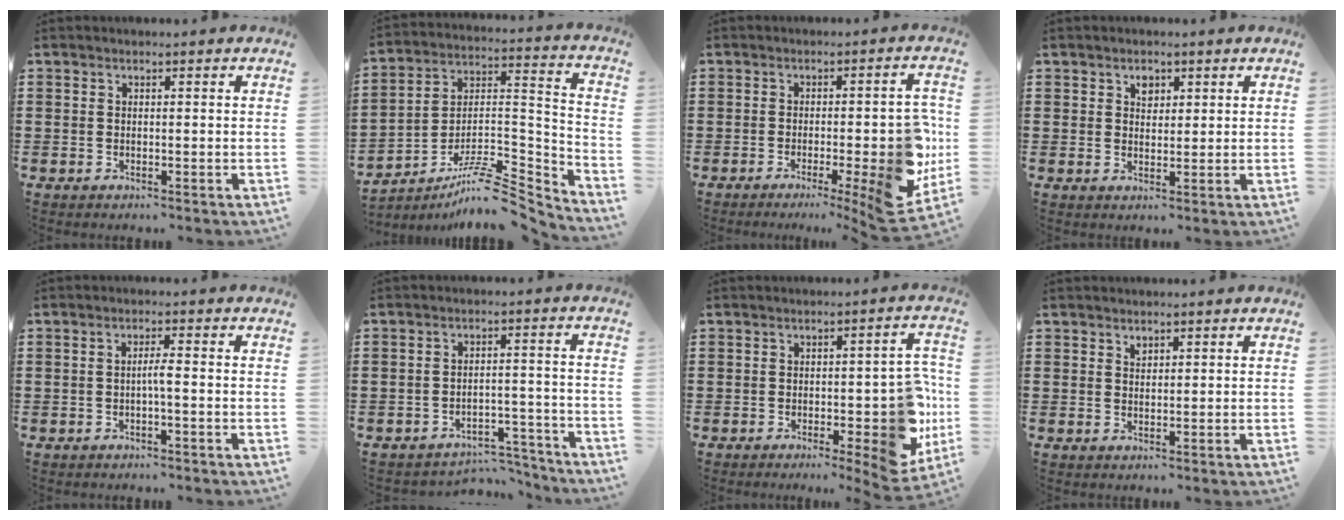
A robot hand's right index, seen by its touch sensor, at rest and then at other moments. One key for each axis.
{"total": 9.3, "fx": -7.5, "fy": 2.3, "fz": 5.0, "tx": -0.085, "ty": 0.012, "tz": -0.147}
{"total": 10.6, "fx": -2.7, "fy": 2.3, "fz": 10.0, "tx": -0.121, "ty": -0.023, "tz": -0.043}
{"total": 2.1, "fx": 1.2, "fy": 1.4, "fz": 1.1, "tx": -0.017, "ty": 0.002, "tz": 0.020}
{"total": 2.0, "fx": -0.5, "fy": 0.0, "fz": 1.9, "tx": -0.037, "ty": 0.000, "tz": -0.010}
{"total": 4.7, "fx": -4.4, "fy": 0.6, "fz": 1.3, "tx": -0.024, "ty": 0.003, "tz": -0.087}
{"total": 9.2, "fx": -2.2, "fy": 2.9, "fz": 8.5, "tx": -0.102, "ty": -0.013, "tz": -0.030}
{"total": 1.0, "fx": 0.9, "fy": 0.5, "fz": 0.2, "tx": -0.005, "ty": 0.001, "tz": 0.017}